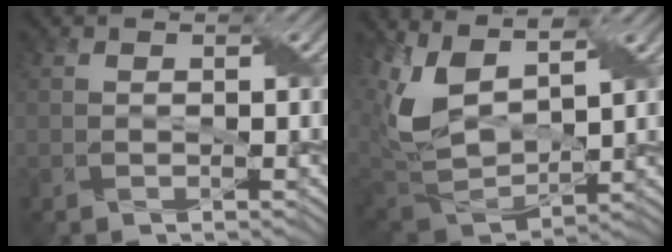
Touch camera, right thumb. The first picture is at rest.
{"total": 10.7, "force": [4.5, 5.5, 8.1], "torque": [-0.217, 0.005, 0.092]}